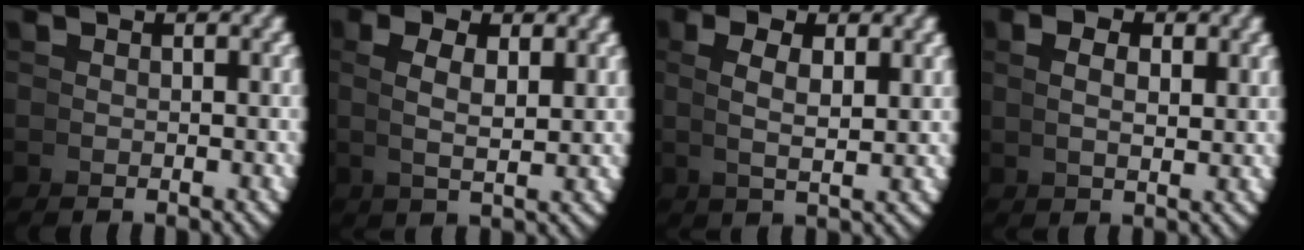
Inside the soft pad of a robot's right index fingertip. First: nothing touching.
{"total": 2.7, "force": [1.5, 0.1, 2.2], "torque": [-0.033, 0.002, 0.034]}
{"total": 3.0, "force": [1.6, 0.1, 2.5], "torque": [-0.041, 0.003, 0.035]}
{"total": 1.8, "force": [1.3, -0.4, 1.2], "torque": [-0.014, 0.001, 0.031]}